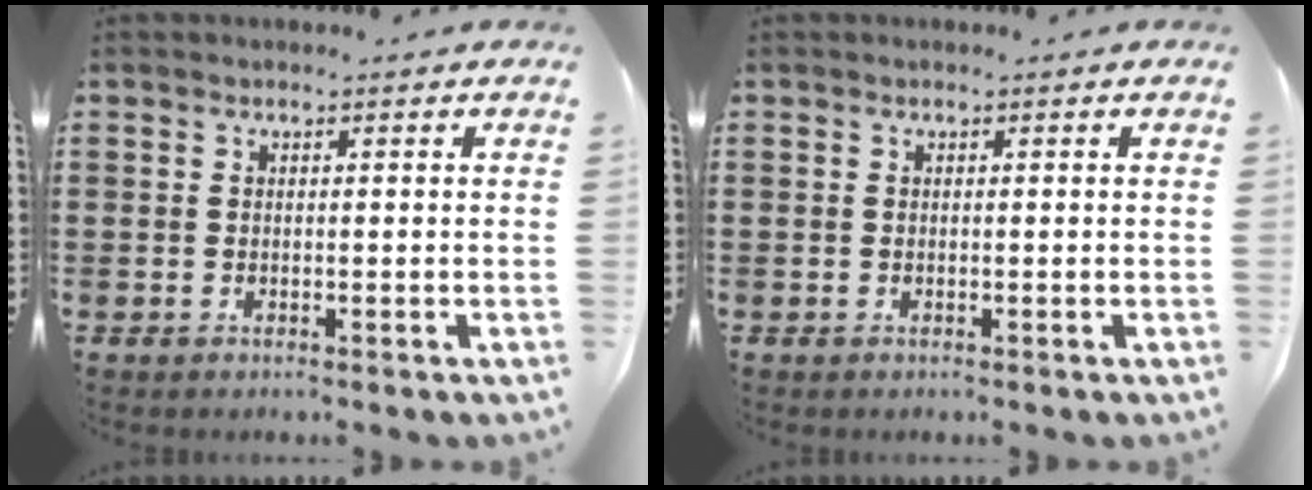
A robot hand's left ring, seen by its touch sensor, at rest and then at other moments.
{"total": 0.0}